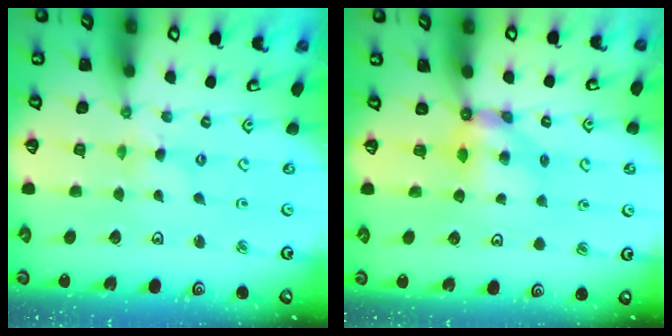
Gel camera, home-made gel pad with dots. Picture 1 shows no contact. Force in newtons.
{"total": 6.1, "press": 6.1, "slide": 0.2}